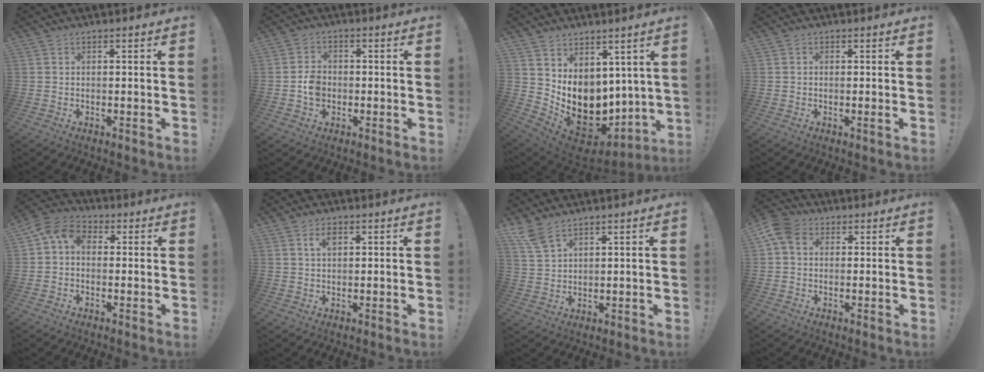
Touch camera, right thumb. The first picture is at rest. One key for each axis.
{"total": 5.2, "fx": -1.5, "fy": 4.2, "fz": 2.7, "tx": -0.039, "ty": 0.008, "tz": -0.026}
{"total": 12.5, "fx": 1.2, "fy": 10.4, "fz": 6.8, "tx": -0.117, "ty": -0.035, "tz": 0.044}
{"total": 0.8, "fx": 0.0, "fy": 0.0, "fz": 0.8, "tx": -0.011, "ty": -0.001, "tz": -0.001}
{"total": 7.6, "fx": 1.5, "fy": 5.3, "fz": 5.1, "tx": -0.097, "ty": 0.007, "tz": 0.032}
{"total": 2.7, "fx": 1.2, "fy": 1.5, "fz": 1.8, "tx": -0.027, "ty": -0.001, "tz": 0.019}
{"total": 6.0, "fx": 4.7, "fy": 2.1, "fz": 3.1, "tx": -0.066, "ty": -0.021, "tz": 0.091}
{"total": 6.7, "fx": 2.0, "fy": 4.9, "fz": 4.1, "tx": -0.082, "ty": 0.008, "tz": 0.041}